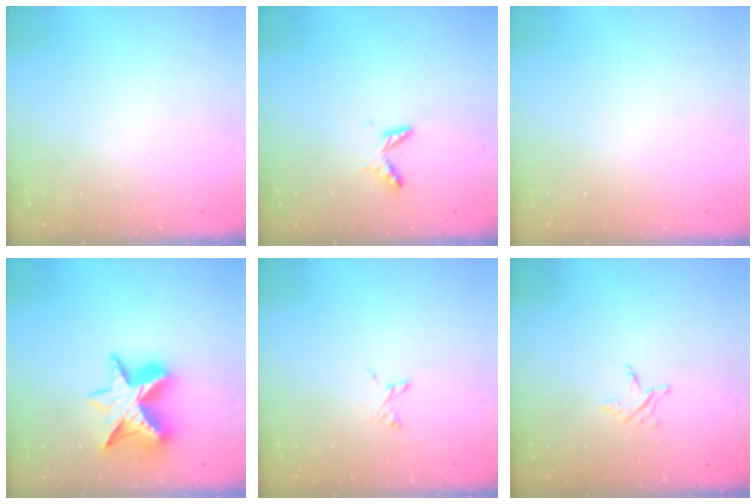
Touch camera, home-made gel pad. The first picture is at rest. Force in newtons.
{"total": 4.2, "press": 4.2, "slide": 0.4}
{"total": 0.0}
{"total": 13.9, "press": 13.8, "slide": 1.0}
{"total": 3.1, "press": 3.1, "slide": 0.2}
{"total": 2.8, "press": 2.7, "slide": 0.4}